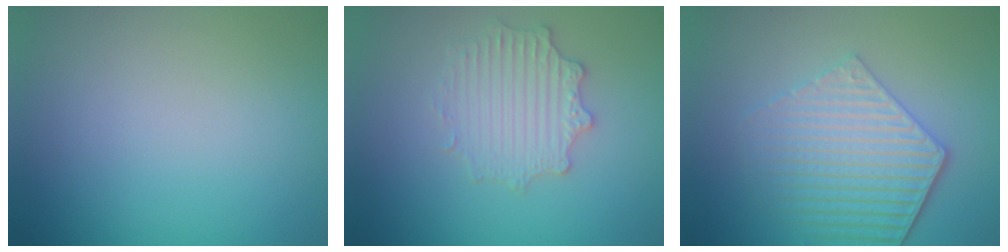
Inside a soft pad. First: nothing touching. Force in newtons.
{"total": 2.9, "press": 2.9, "slide": 0.2}
{"total": 5.8, "press": 4.4, "slide": 3.8}